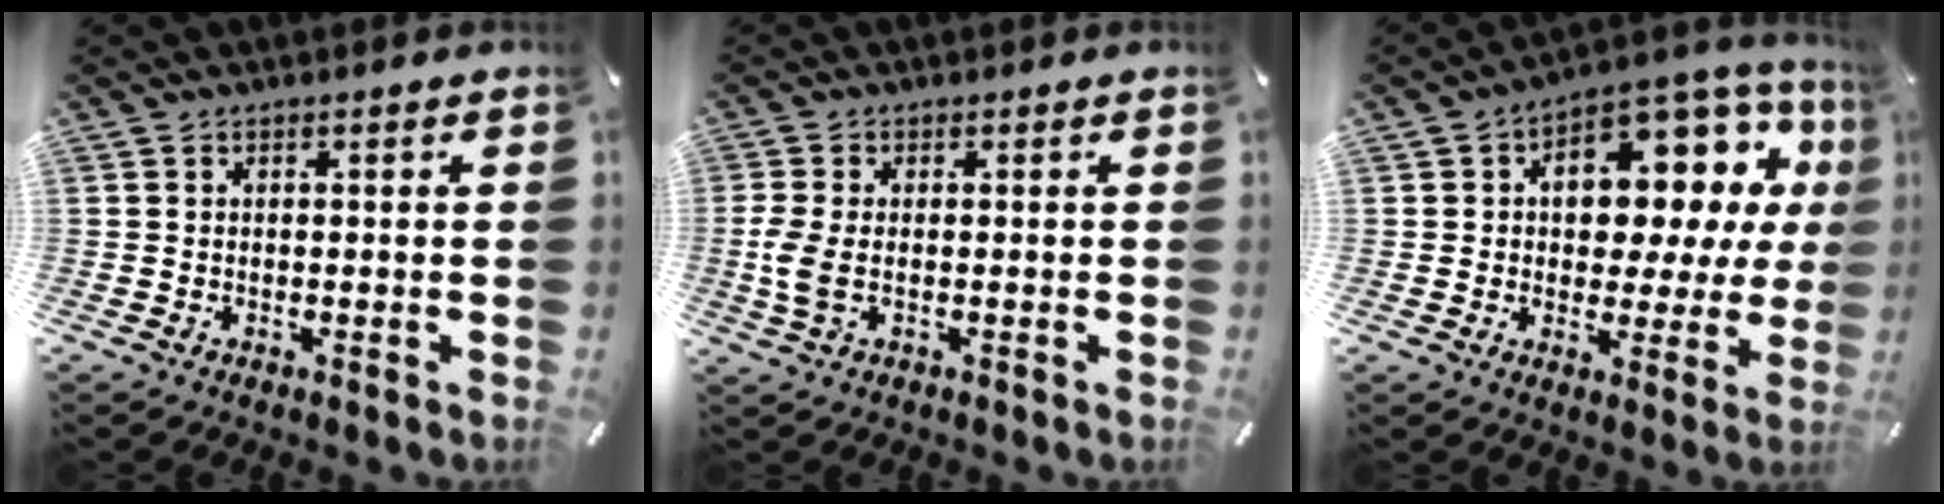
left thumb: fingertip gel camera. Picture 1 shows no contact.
{"total": 5.1, "force": [-0.4, 2.6, 4.4], "torque": [-0.102, -0.002, -0.008]}
{"total": 12.2, "force": [3.4, 8.4, 8.1], "torque": [-0.095, -0.039, 0.059]}